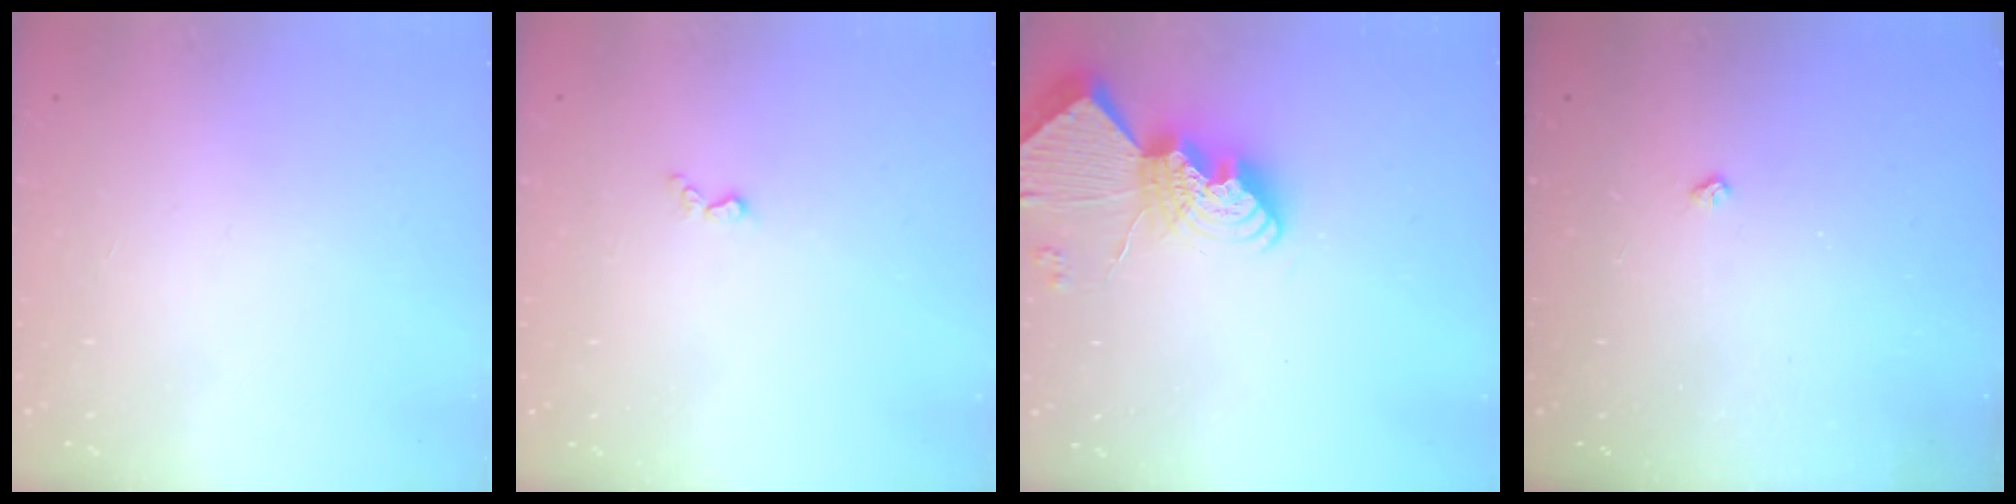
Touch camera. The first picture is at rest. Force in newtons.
{"total": 3.4, "press": 3.4, "slide": 0.5}
{"total": 12.4, "press": 12.4, "slide": 0.7}
{"total": 2.2, "press": 2.1, "slide": 0.4}